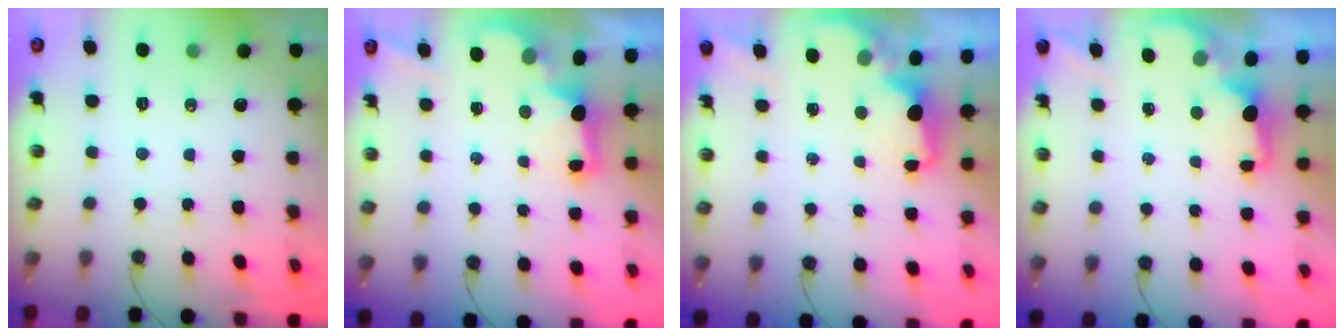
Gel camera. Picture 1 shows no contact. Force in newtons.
{"total": 2.3, "press": 2.2, "slide": 0.8}
{"total": 2.0, "press": 1.8, "slide": 0.7}
{"total": 1.6, "press": 1.4, "slide": 0.7}